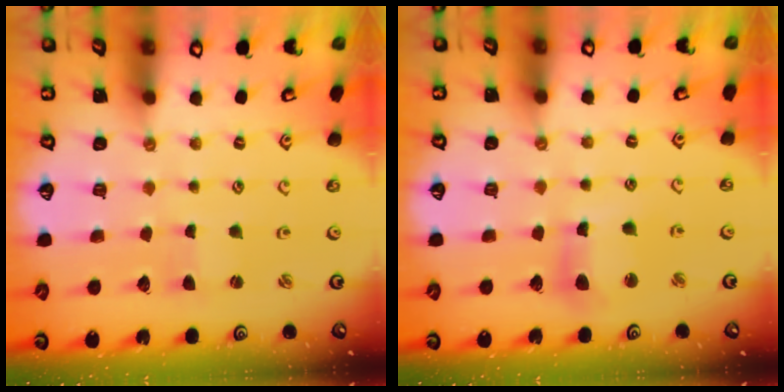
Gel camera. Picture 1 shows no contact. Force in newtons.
{"total": 8.3, "press": 8.1, "slide": 1.5}